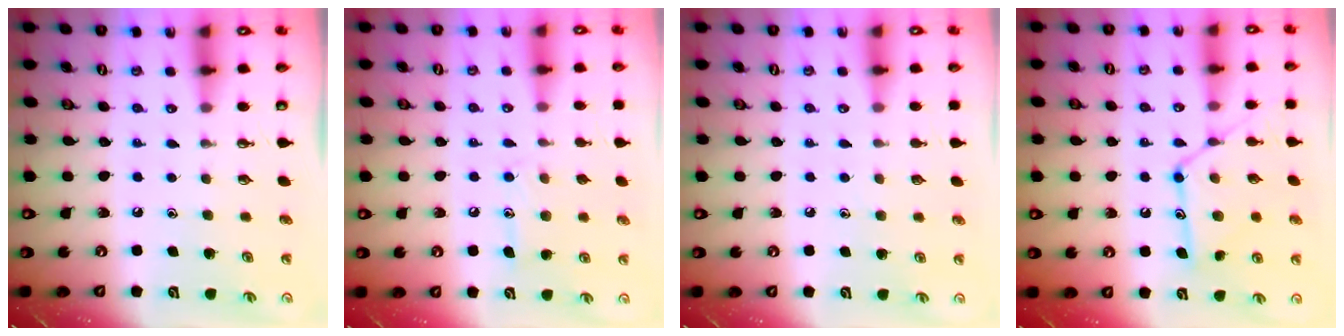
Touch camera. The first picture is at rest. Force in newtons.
{"total": 9.7, "press": 9.7, "slide": 0.6}
{"total": 3.7, "press": 3.7, "slide": 0.4}
{"total": 13.6, "press": 13.5, "slide": 0.7}